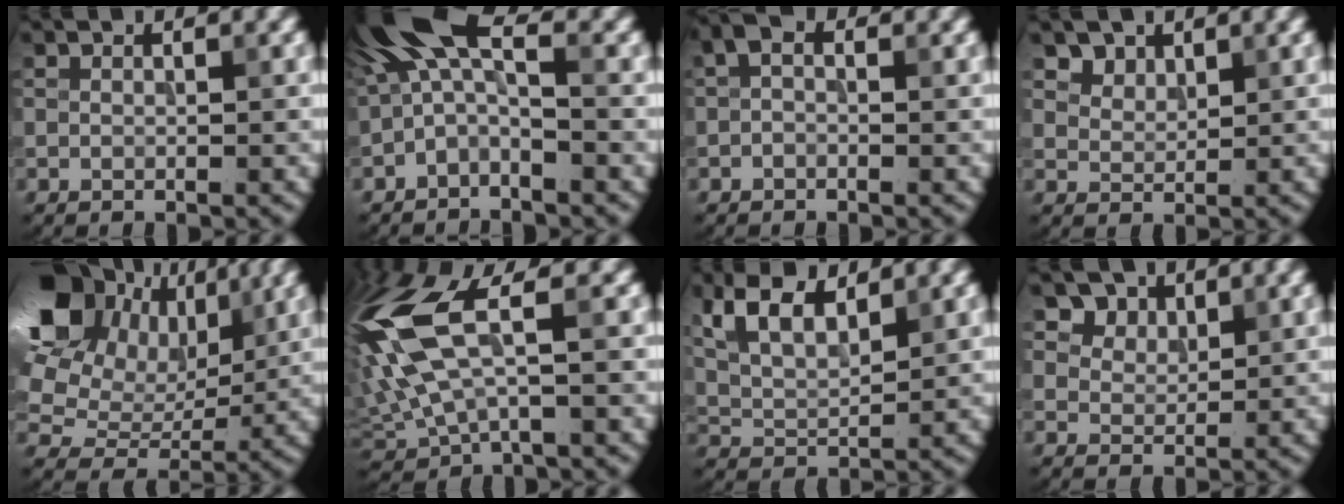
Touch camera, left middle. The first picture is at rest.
{"total": 6.1, "force": [0.2, 2.6, 5.5], "torque": [-0.105, 0.027, -0.016]}
{"total": 1.5, "force": [-0.2, 0.9, 1.1], "torque": [-0.024, 0.005, -0.011]}
{"total": 3.0, "force": [2.2, 1.8, 0.9], "torque": [-0.032, -0.019, 0.063]}
{"total": 15.1, "force": [5.5, 10.7, 9.1], "torque": [-0.204, 0.039, 0.096]}
{"total": 9.8, "force": [1.2, 4.3, 8.7], "torque": [-0.215, 0.005, 0.015]}
{"total": 6.3, "force": [3.7, 2.7, 4.3], "torque": [-0.092, 0.017, 0.061]}
{"total": 5.0, "force": [3.4, 3.2, 1.9], "torque": [-0.055, -0.015, 0.069]}